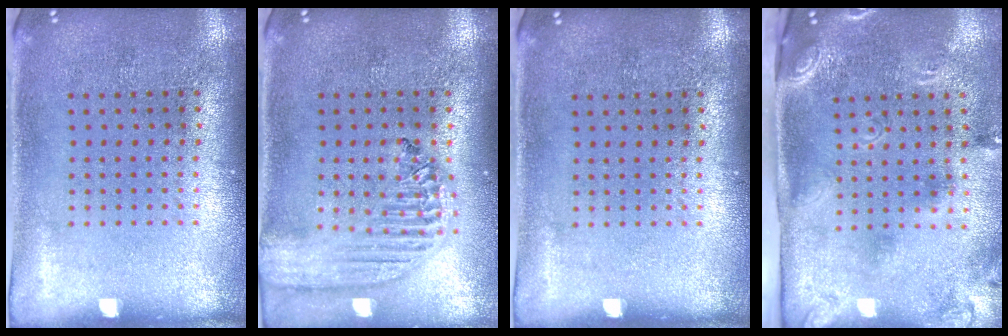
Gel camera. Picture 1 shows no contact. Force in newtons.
{"total": 2.2, "press": 1.9, "slide": 1.1}
{"total": 0.0}
{"total": 2.8, "press": 1.9, "slide": 2.0}